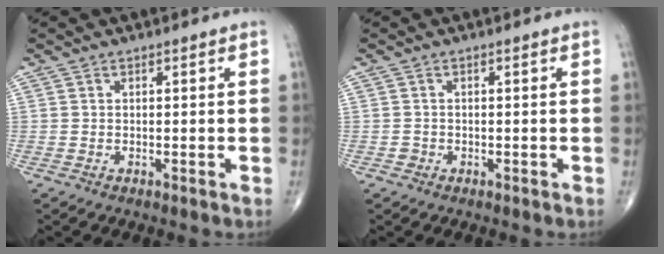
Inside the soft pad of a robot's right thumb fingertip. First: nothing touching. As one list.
[{"total": 0.8, "force": [-0.4, 0.7, 0.1], "torque": [0.005, 0.005, -0.009]}]